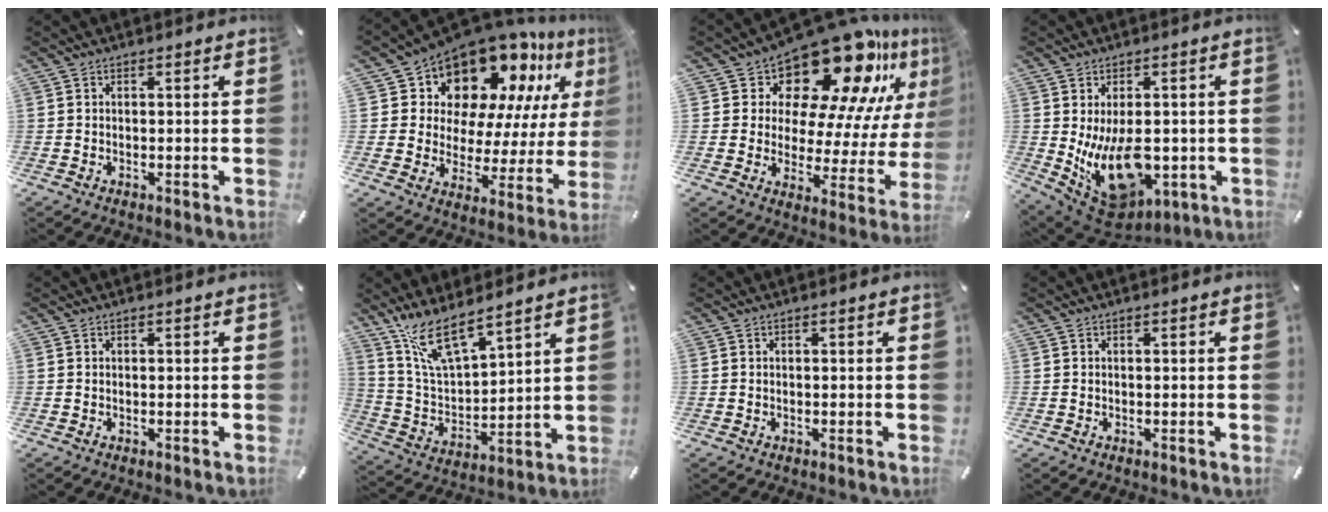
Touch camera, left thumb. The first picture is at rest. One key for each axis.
{"total": 15.6, "fx": 12.5, "fy": 8.2, "fz": 4.5, "tx": -0.085, "ty": -0.118, "tz": 0.216}
{"total": 20.1, "fx": 15.4, "fy": 8.8, "fz": 9.5, "tx": -0.136, "ty": -0.138, "tz": 0.255}
{"total": 15.9, "fx": -1.0, "fy": 10.4, "fz": 12.0, "tx": -0.220, "ty": -0.027, "tz": -0.007}
{"total": 0.0}
{"total": 12.3, "fx": 10.0, "fy": 3.4, "fz": 6.4, "tx": -0.152, "ty": -0.055, "tz": 0.182}
{"total": 0.0}
{"total": 0.0}